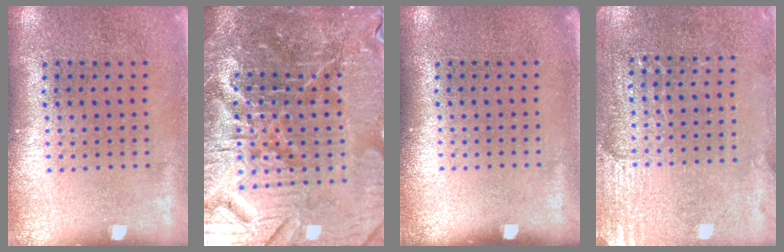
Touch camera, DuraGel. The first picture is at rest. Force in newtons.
{"total": 7.2, "press": 6.4, "slide": 3.4}
{"total": 0.0}
{"total": 2.8, "press": 2.7, "slide": 0.8}